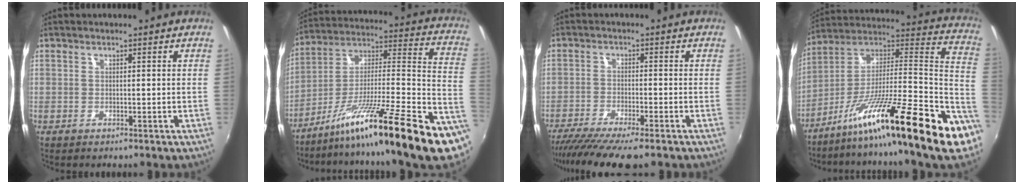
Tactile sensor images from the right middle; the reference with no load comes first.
{"total": 26.0, "force": [-14.3, 1.4, 21.7], "torque": [-0.282, -0.018, -0.233]}
{"total": 10.1, "force": [-8.1, 0.5, 5.9], "torque": [-0.128, -0.040, -0.136]}
{"total": 29.4, "force": [-14.7, 2.3, 25.3], "torque": [-0.337, -0.020, -0.251]}